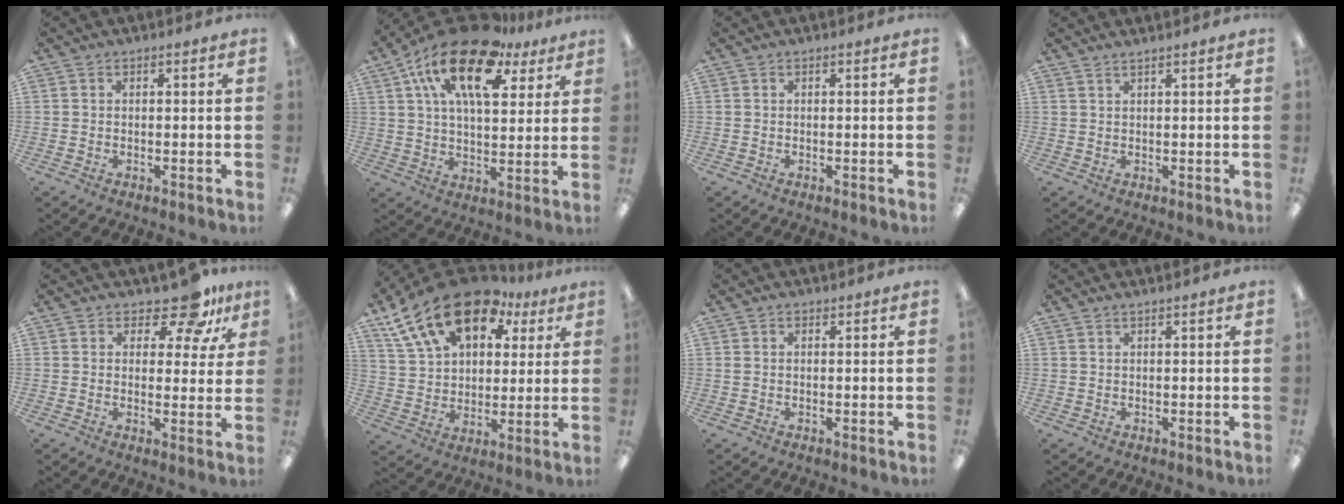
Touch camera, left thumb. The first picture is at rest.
{"total": 20.5, "force": [11.5, 9.6, 14.0], "torque": [-0.250, -0.049, 0.196]}
{"total": 0.0}
{"total": 1.2, "force": [1.2, -0.2, 0.4], "torque": [-0.007, -0.002, 0.022]}
{"total": 9.9, "force": [7.1, 4.4, 5.2], "torque": [-0.060, -0.046, 0.124]}
{"total": 20.0, "force": [12.2, 11.5, 10.8], "torque": [-0.195, -0.054, 0.222]}
{"total": 0.5, "force": [0.3, 0.3, 0.3], "torque": [-0.008, 0.003, 0.005]}
{"total": 0.7, "force": [0.6, -0.2, 0.3], "torque": [-0.004, -0.001, 0.011]}